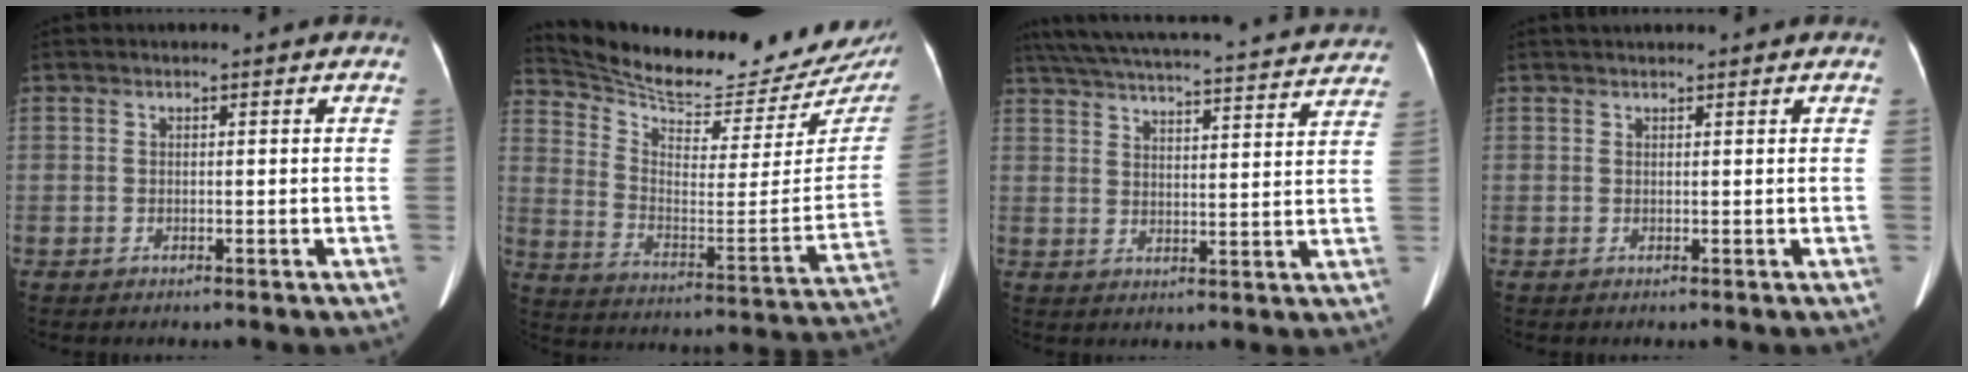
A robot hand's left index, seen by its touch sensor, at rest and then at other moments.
{"total": 25.0, "force": [23.3, 4.4, 8.1], "torque": [-0.143, -0.082, 0.322]}
{"total": 30.4, "force": [28.0, 3.8, 11.2], "torque": [-0.203, -0.018, 0.354]}
{"total": 1.9, "force": [1.8, 0.4, 0.6], "torque": [-0.009, 0.029, 0.029]}